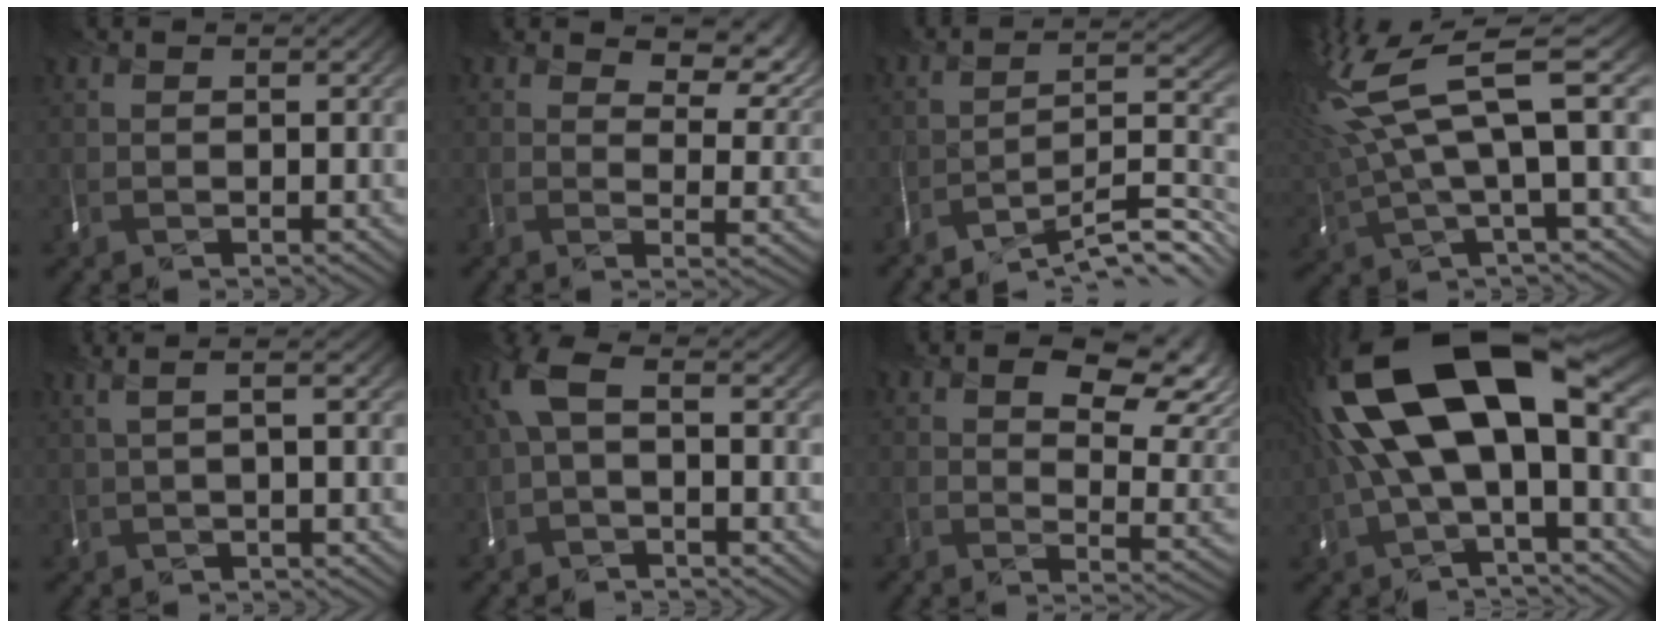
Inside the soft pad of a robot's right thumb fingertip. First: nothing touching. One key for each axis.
{"total": 6.5, "fx": 3.9, "fy": 2.5, "fz": 4.6, "tx": -0.071, "ty": -0.009, "tz": 0.065}
{"total": 9.5, "fx": -8.1, "fy": 0.4, "fz": 5.1, "tx": -0.065, "ty": 0.008, "tz": -0.141}
{"total": 11.8, "fx": 4.0, "fy": 2.5, "fz": 10.8, "tx": -0.245, "ty": 0.012, "tz": 0.080}
{"total": 1.7, "fx": 0.3, "fy": -0.4, "fz": 1.6, "tx": -0.018, "ty": 0.004, "tz": 0.004}
{"total": 3.3, "fx": -0.4, "fy": 1.4, "fz": 3.0, "tx": -0.081, "ty": 0.009, "tz": -0.017}
{"total": 8.2, "fx": 3.5, "fy": 3.9, "fz": 6.4, "tx": -0.085, "ty": -0.007, "tz": 0.047}
{"total": 15.9, "fx": 2.0, "fy": 7.0, "fz": 14.2, "tx": -0.296, "ty": -0.001, "tz": 0.040}